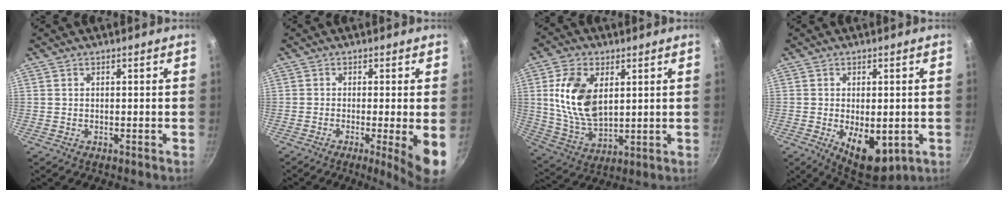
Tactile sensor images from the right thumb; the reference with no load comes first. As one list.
[{"total": 7.4, "force": [-1.6, 0.5, 7.2], "torque": [-0.101, -0.008, -0.021]}, {"total": 14.1, "force": [3.3, 8.5, 10.8], "torque": [-0.191, -0.019, 0.072]}, {"total": 10.4, "force": [-2.2, 5.6, 8.4], "torque": [-0.094, -0.009, -0.015]}]